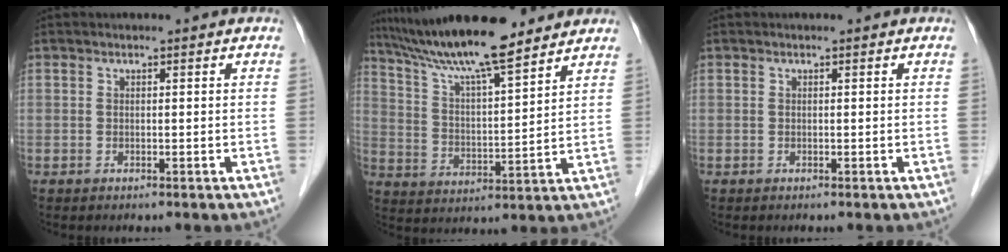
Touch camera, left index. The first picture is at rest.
{"total": 15.1, "force": [12.8, 1.2, 7.9], "torque": [-0.141, 0.014, 0.221]}
{"total": 0.0}